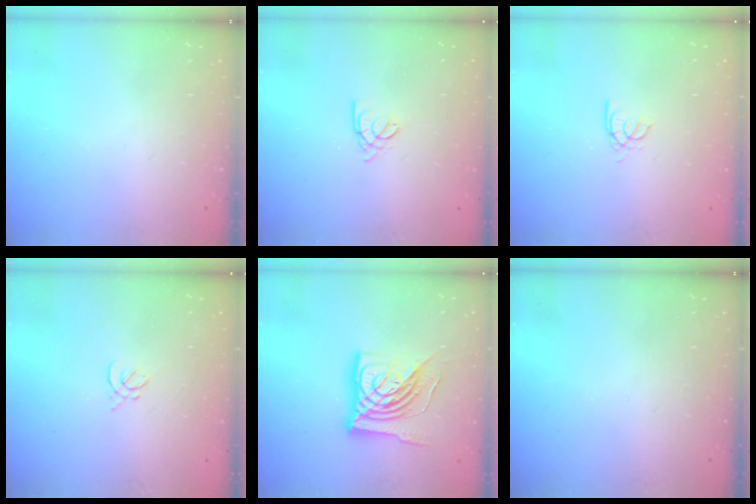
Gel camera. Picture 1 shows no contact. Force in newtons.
{"total": 2.6, "press": 2.5, "slide": 0.5}
{"total": 2.6, "press": 2.6, "slide": 0.3}
{"total": 2.1, "press": 2.0, "slide": 0.7}
{"total": 17.6, "press": 17.5, "slide": 1.9}
{"total": 0.0}